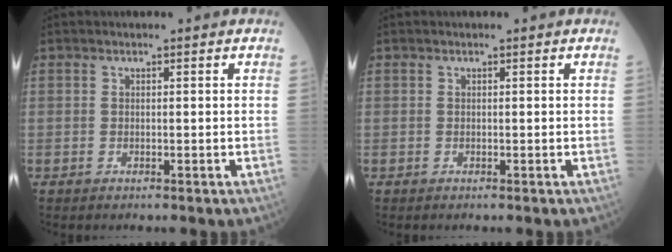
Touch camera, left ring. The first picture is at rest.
{"total": 0.0}